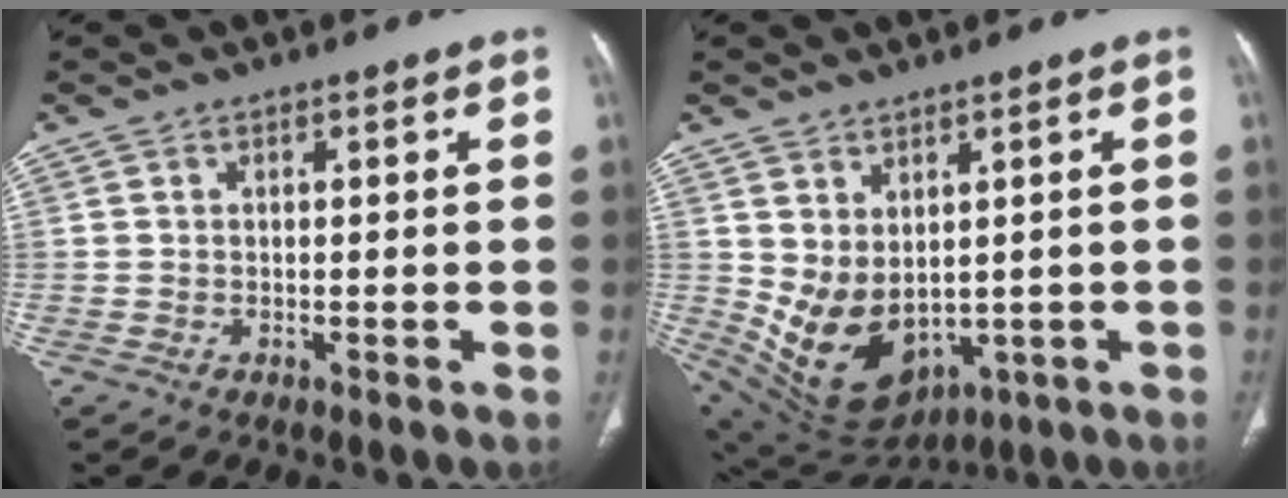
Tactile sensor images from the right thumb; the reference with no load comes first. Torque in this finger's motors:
{"motor_torque": [-0.44, 1.08, 0.85, 0.81, 0.30]}